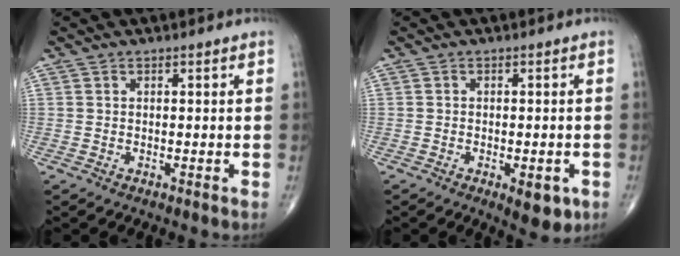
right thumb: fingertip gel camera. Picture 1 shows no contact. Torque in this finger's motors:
{"motor_torque": [0.81, 0.52, 0.26, -0.44, 0.10]}